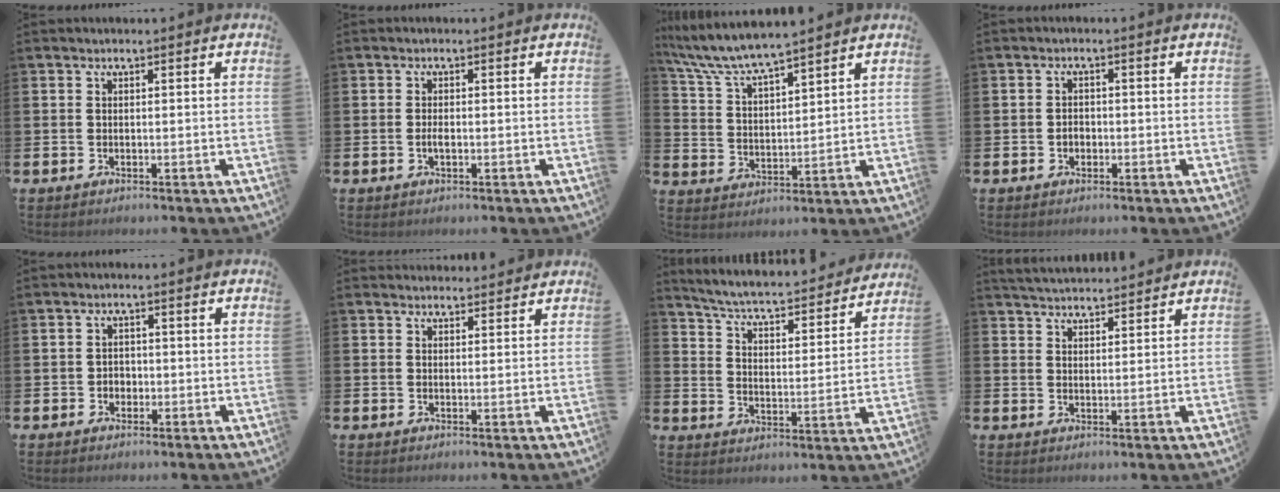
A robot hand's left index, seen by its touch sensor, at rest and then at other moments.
{"total": 1.4, "force": [-0.3, 0.6, 1.3], "torque": [-0.018, -0.002, -0.007]}
{"total": 6.5, "force": [6.2, 0.4, 2.0], "torque": [-0.070, -0.035, 0.110]}
{"total": 1.6, "force": [-0.5, 1.3, 0.8], "torque": [-0.011, 0.004, -0.012]}
{"total": 1.7, "force": [-0.5, 1.6, 0.6], "torque": [-0.001, 0.000, -0.016]}
{"total": 2.1, "force": [2.0, 0.4, -0.1], "torque": [0.009, -0.009, 0.035]}
{"total": 5.5, "force": [5.2, 0.4, 1.7], "torque": [-0.060, -0.046, 0.082]}
{"total": 3.9, "force": [3.8, 0.3, 0.1], "torque": [-0.009, -0.019, 0.070]}